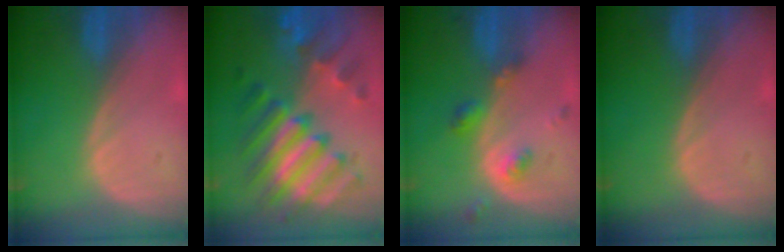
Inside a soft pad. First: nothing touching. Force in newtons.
{"total": 10.9, "press": 10.9, "slide": 0.9}
{"total": 4.6, "press": 4.1, "slide": 2.1}
{"total": 0.0}